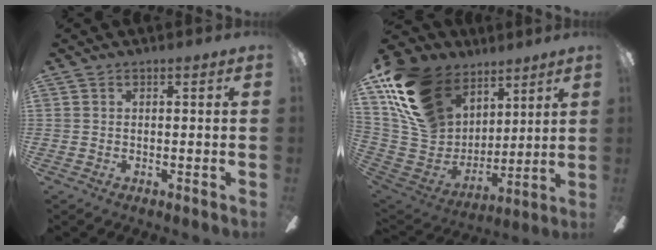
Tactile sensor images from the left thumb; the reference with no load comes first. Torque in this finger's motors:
{"motor_torque": [2.56, 2.45, 1.33, -1.43, 0.40]}